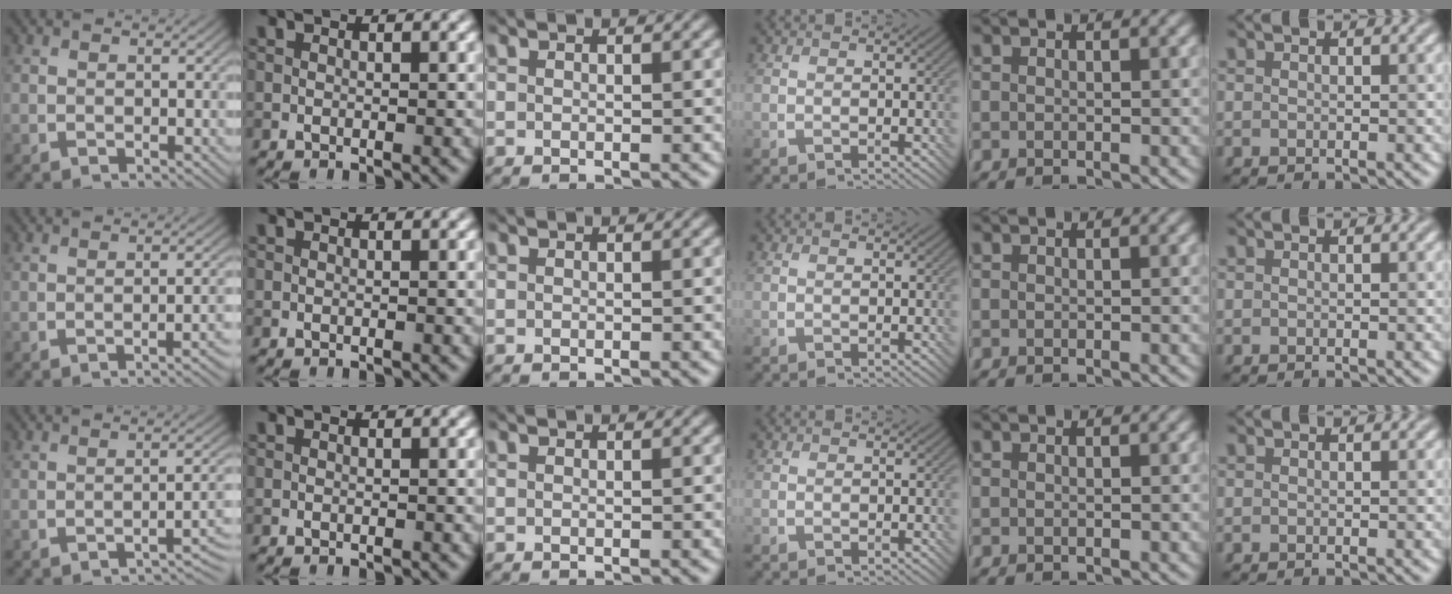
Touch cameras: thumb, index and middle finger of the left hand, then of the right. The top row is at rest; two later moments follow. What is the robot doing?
{"motion": "screw", "object": "bottle cap"}